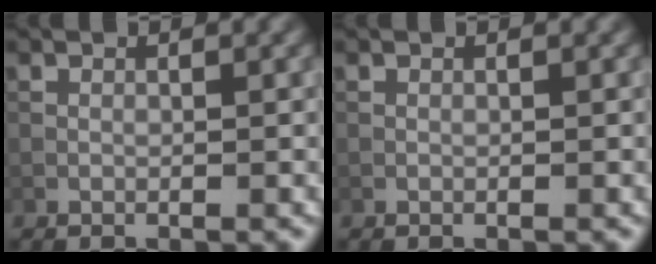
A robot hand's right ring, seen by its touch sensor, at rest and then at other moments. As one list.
[{"total": 0.0}]